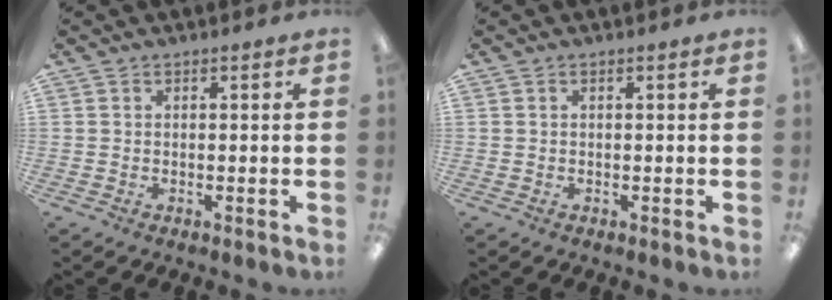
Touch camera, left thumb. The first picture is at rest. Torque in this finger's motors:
{"motor_torque": [0.00, 0.00, -0.01, 0.00, 0.00]}